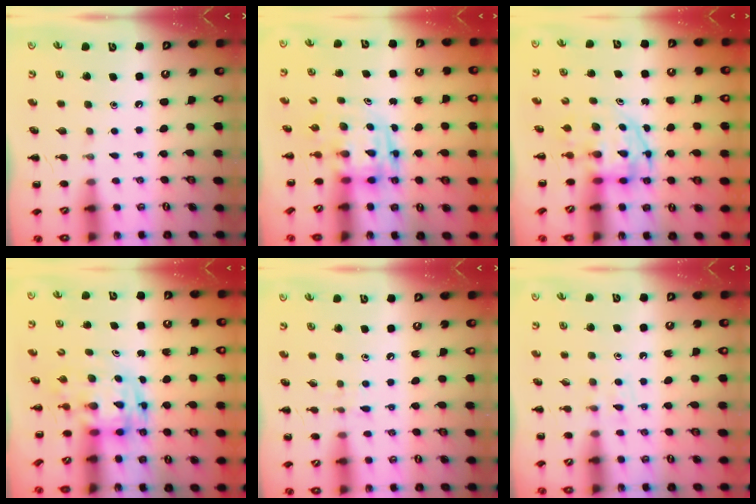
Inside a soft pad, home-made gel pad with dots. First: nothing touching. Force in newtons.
{"total": 3.8, "press": 3.7, "slide": 0.7}
{"total": 3.5, "press": 3.4, "slide": 0.5}
{"total": 3.0, "press": 3.0, "slide": 0.6}
{"total": 4.6, "press": 4.2, "slide": 2.0}
{"total": 4.4, "press": 4.1, "slide": 1.6}